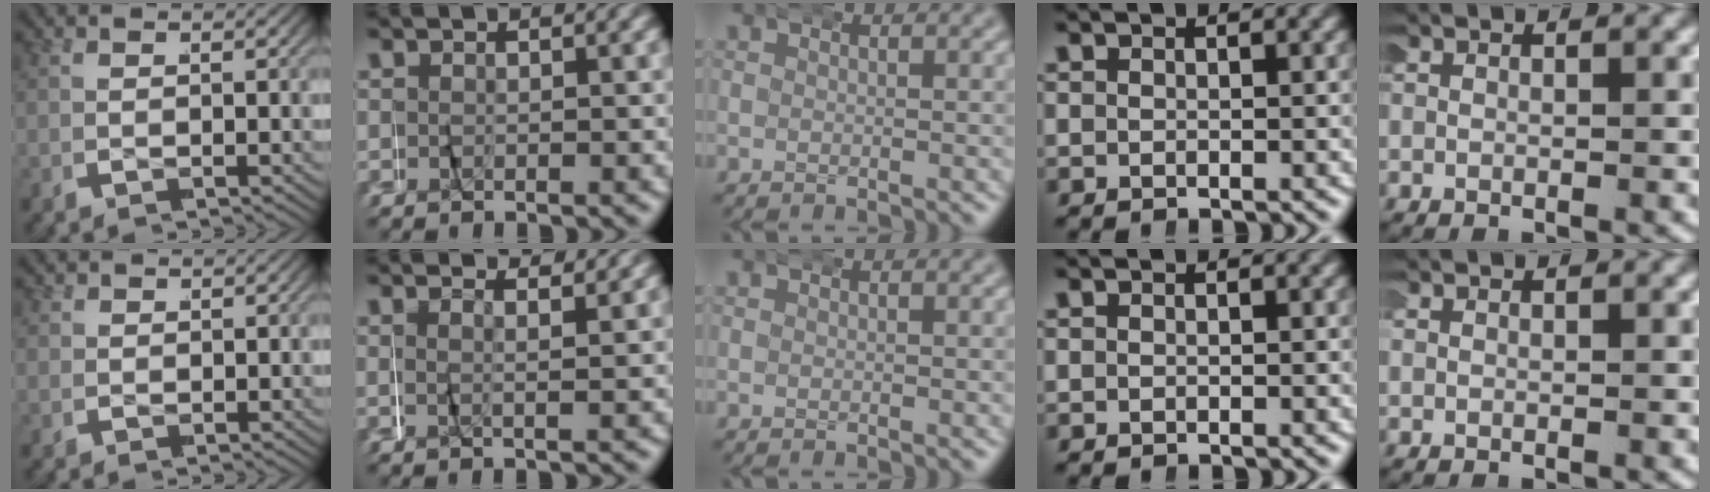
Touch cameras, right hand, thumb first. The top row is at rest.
{"thumb": {"total": 0.6, "force": [0.4, 0.4, 0.0], "torque": [0.002, -0.004, 0.012]}, "index": {"total": 1.5, "force": [0.9, -1.1, 0.6], "torque": [-0.019, 0.003, 0.015]}}